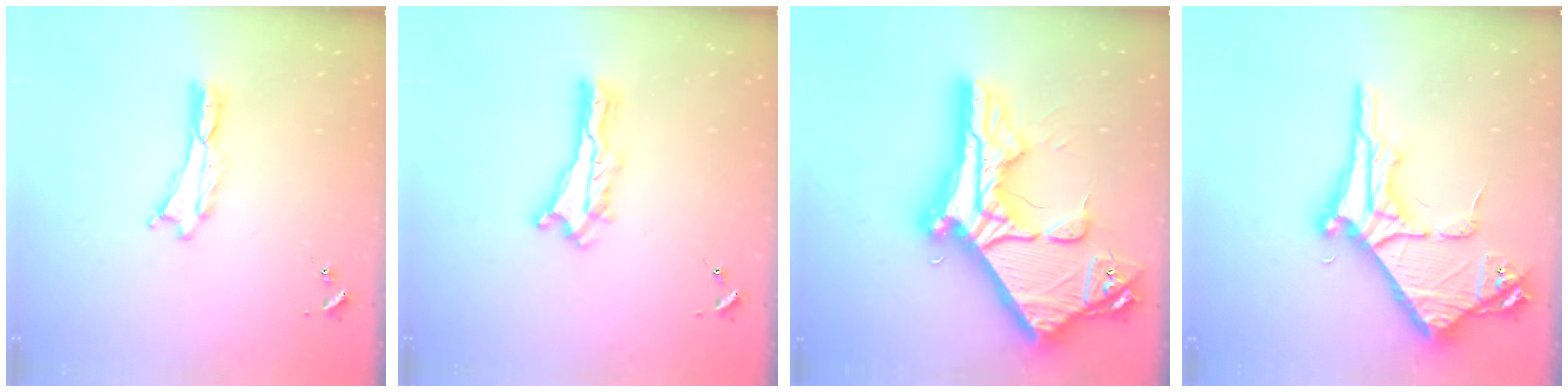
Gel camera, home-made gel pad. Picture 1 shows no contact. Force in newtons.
{"total": 1.2, "press": 1.2, "slide": 0.2}
{"total": 21.7, "press": 21.6, "slide": 2.2}
{"total": 9.3, "press": 9.3, "slide": 0.9}